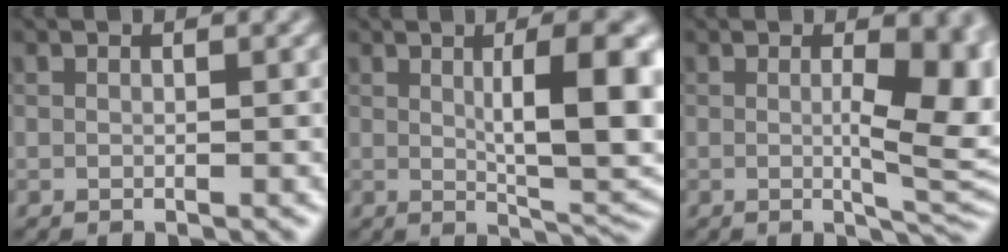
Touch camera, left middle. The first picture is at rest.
{"total": 8.7, "force": [1.1, 2.3, 8.3], "torque": [-0.112, -0.004, 0.023]}
{"total": 7.6, "force": [0.1, 2.1, 7.3], "torque": [-0.093, -0.008, 0.006]}